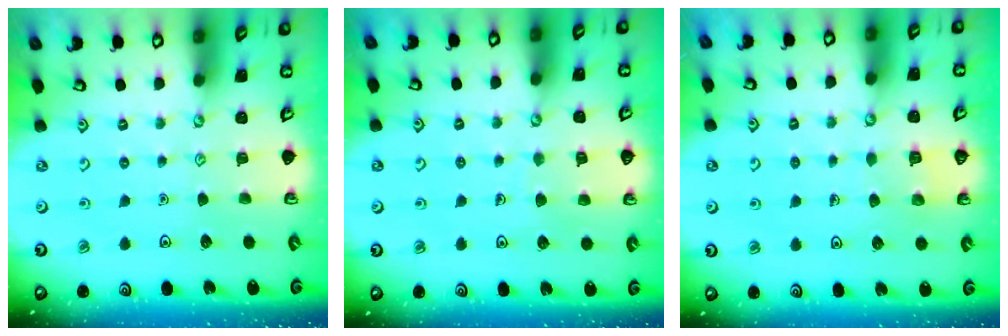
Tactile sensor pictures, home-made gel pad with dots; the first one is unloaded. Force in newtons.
{"total": 5.7, "press": 5.7, "slide": 0.5}
{"total": 3.0, "press": 3.0, "slide": 0.2}